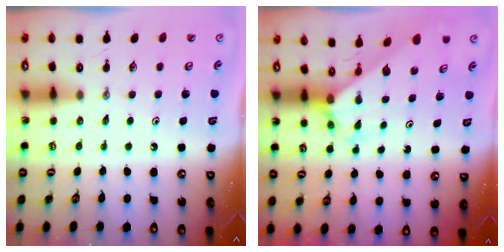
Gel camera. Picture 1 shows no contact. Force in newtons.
{"total": 2.1, "press": 2.1, "slide": 0.2}